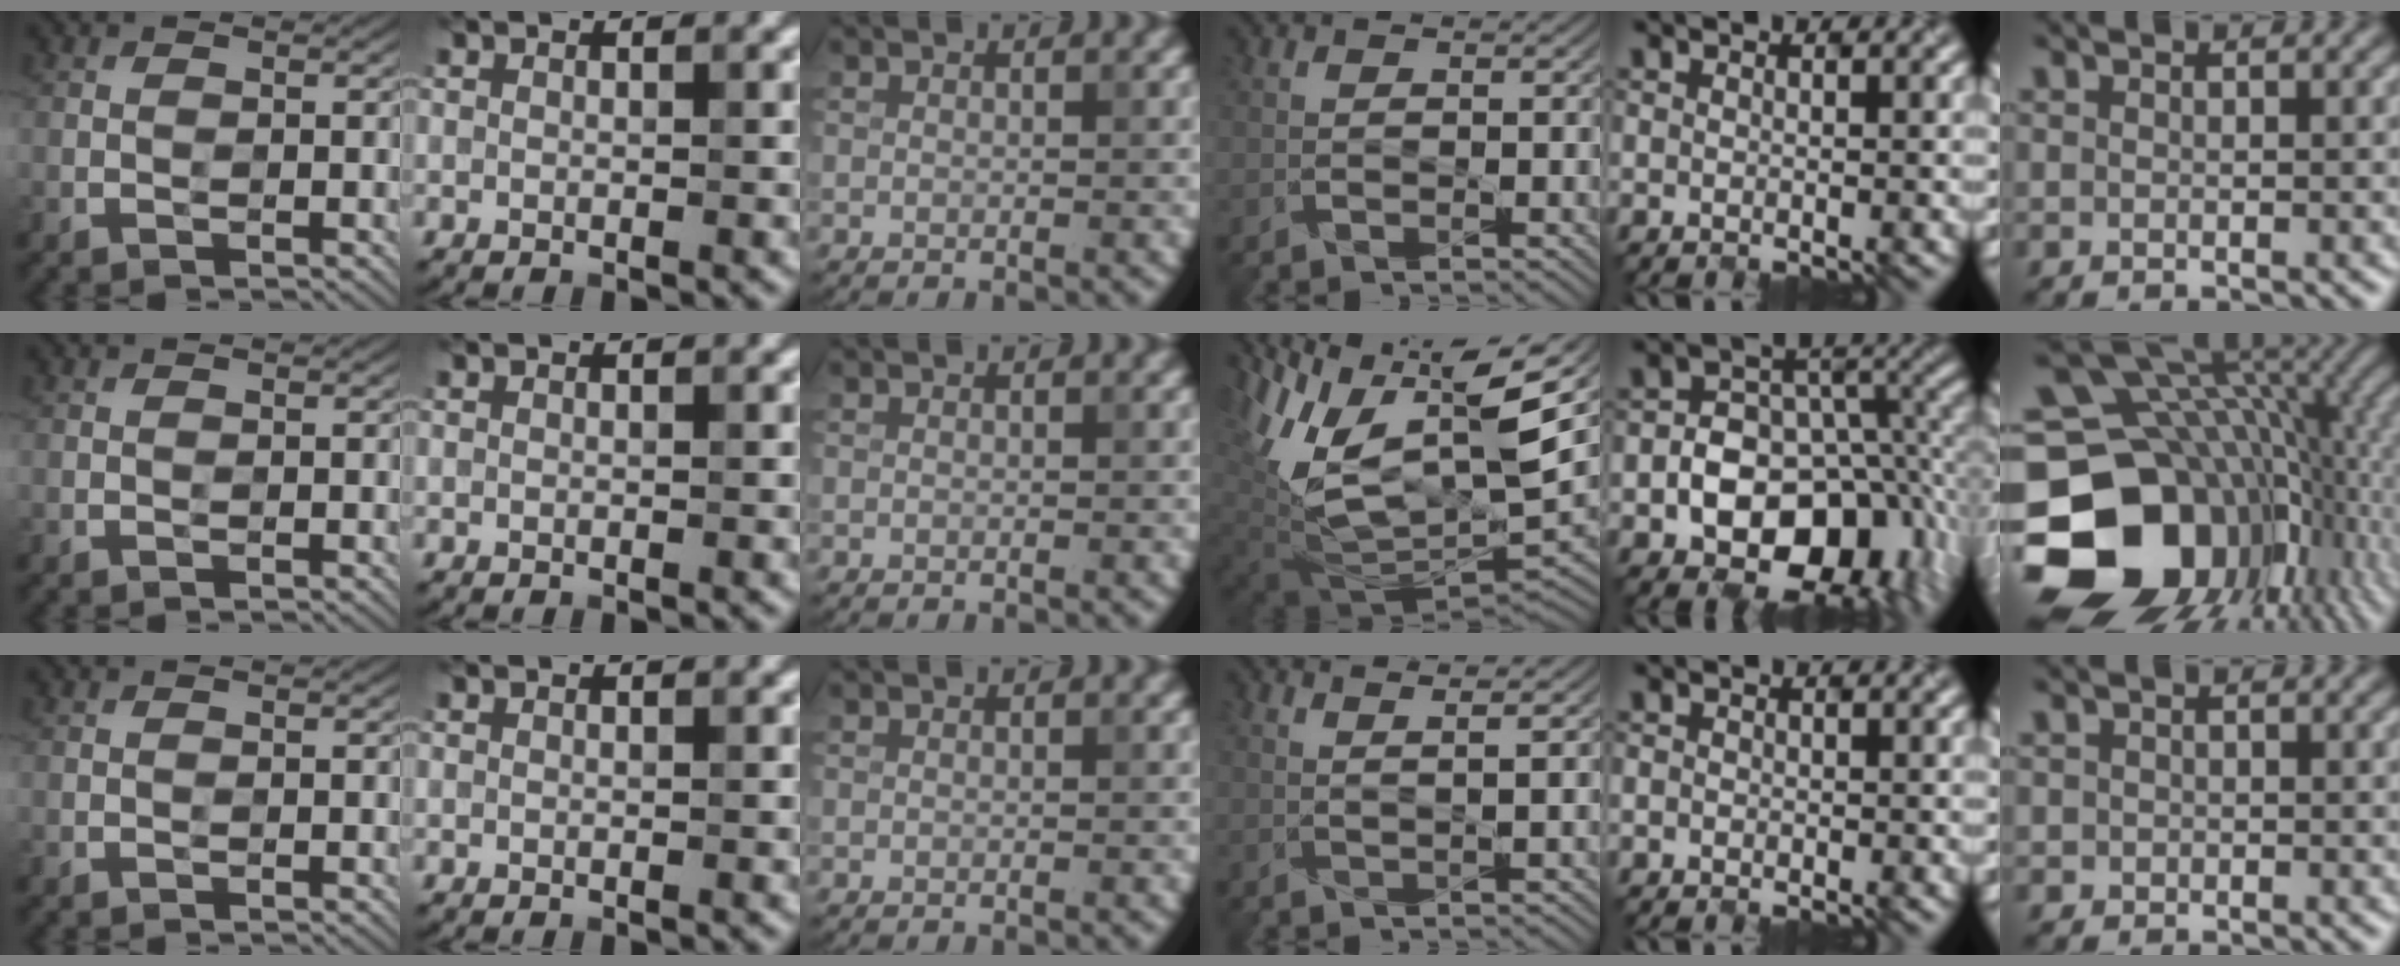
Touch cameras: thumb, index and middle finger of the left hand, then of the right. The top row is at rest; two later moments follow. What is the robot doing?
{"motion": "close", "object": "sandwich press"}